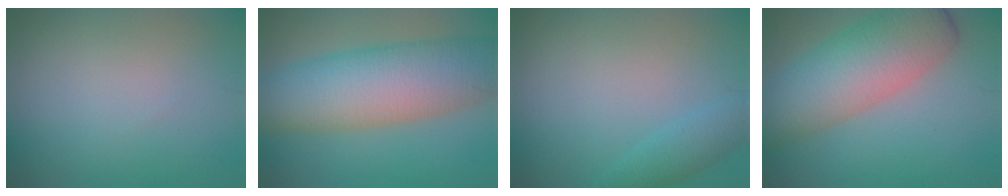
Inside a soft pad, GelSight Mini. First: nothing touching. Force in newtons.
{"total": 11.0, "press": 11.0, "slide": 0.4}
{"total": 2.1, "press": 2.1, "slide": 0.2}
{"total": 9.2, "press": 9.2, "slide": 0.5}